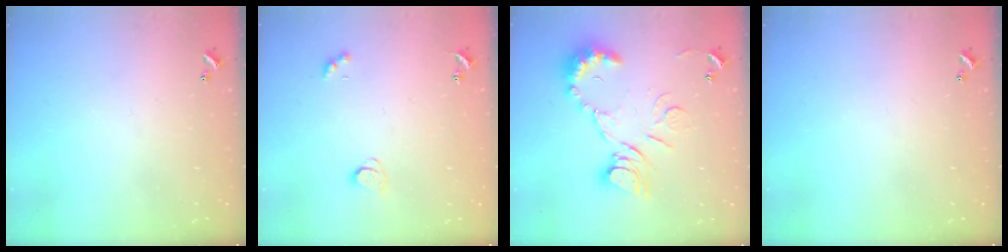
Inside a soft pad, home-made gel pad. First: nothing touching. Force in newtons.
{"total": 1.7, "press": 1.6, "slide": 0.4}
{"total": 14.6, "press": 14.5, "slide": 1.5}
{"total": 0.0}